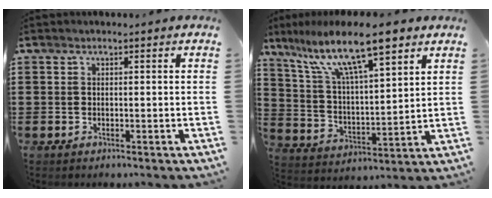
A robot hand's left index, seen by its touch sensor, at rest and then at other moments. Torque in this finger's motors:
{"motor_torque": [2.14, 0.00, 0.70, 0.21]}